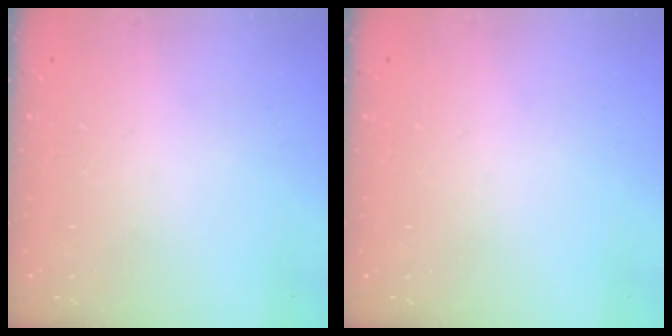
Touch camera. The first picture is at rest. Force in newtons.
{"total": 0.0}